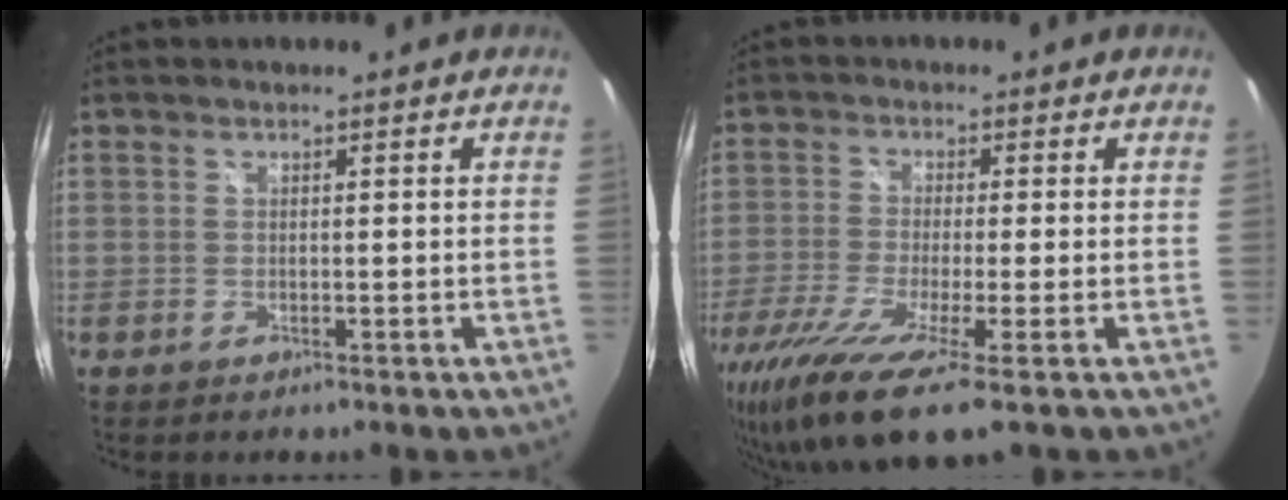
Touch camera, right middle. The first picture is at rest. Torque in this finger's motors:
{"motor_torque": [1.40, -0.74, 0.48, 0.18]}